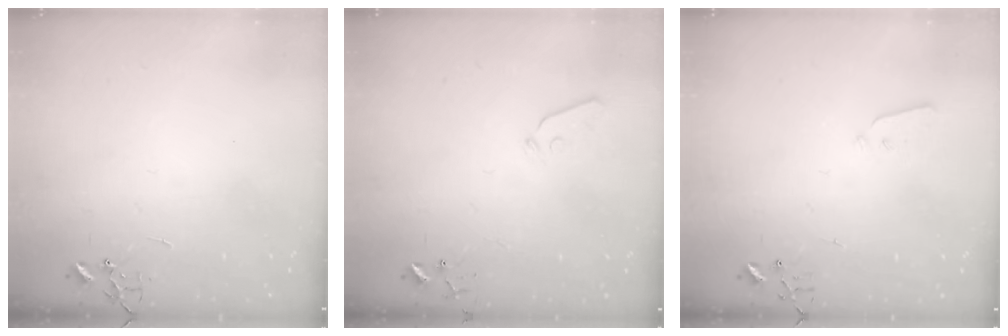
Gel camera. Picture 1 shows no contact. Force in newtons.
{"total": 3.6, "press": 3.5, "slide": 0.7}
{"total": 3.5, "press": 3.5, "slide": 0.2}